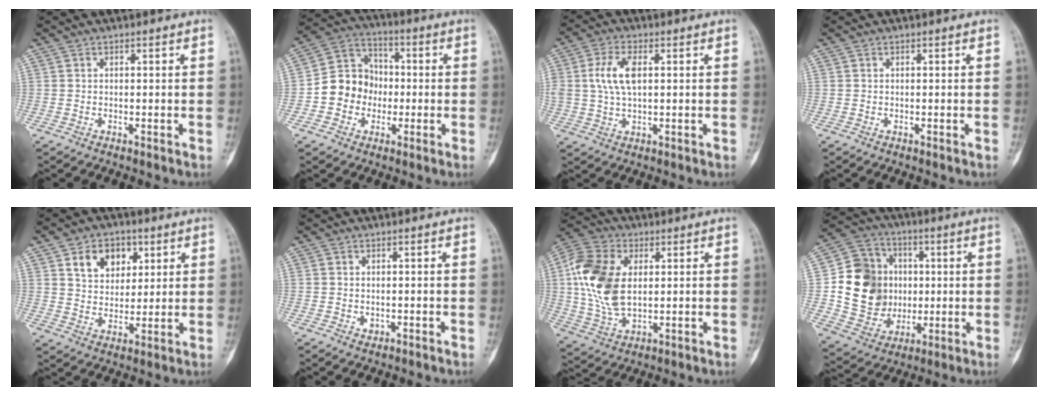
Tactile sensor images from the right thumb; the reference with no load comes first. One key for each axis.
{"total": 10.8, "fx": -1.8, "fy": 9.6, "fz": 4.5, "tx": -0.043, "ty": 0.037, "tz": -0.041}
{"total": 7.3, "fx": 1.4, "fy": 3.8, "fz": 6.2, "tx": -0.131, "ty": 0.004, "tz": 0.027}
{"total": 0.0}
{"total": 10.0, "fx": 4.3, "fy": 7.4, "fz": 5.2, "tx": -0.044, "ty": -0.017, "tz": 0.074}
{"total": 0.9, "fx": -0.4, "fy": 0.6, "fz": 0.5, "tx": -0.004, "ty": 0.003, "tz": -0.003}
{"total": 15.4, "fx": 2.2, "fy": 9.6, "fz": 11.9, "tx": -0.240, "ty": 0.003, "tz": 0.041}
{"total": 17.2, "fx": 0.7, "fy": 15.0, "fz": 8.3, "tx": -0.103, "ty": 0.012, "tz": 0.025}